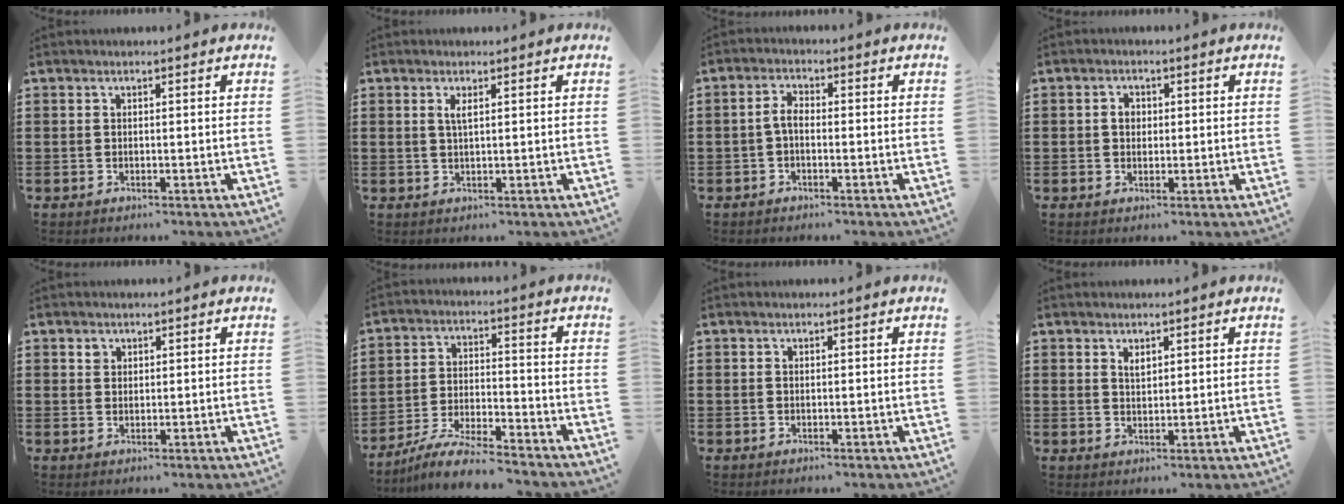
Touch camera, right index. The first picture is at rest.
{"total": 1.5, "force": [0.5, 0.2, 1.4], "torque": [-0.029, 0.001, 0.008]}
{"total": 2.7, "force": [-0.8, 1.2, 2.4], "torque": [-0.060, -0.002, -0.020]}
{"total": 2.1, "force": [0.2, 1.6, 1.3], "torque": [-0.029, 0.008, 0.002]}
{"total": 1.2, "force": [0.8, 0.8, 0.1], "torque": [0.002, -0.005, 0.015]}
{"total": 7.1, "force": [-6.8, 0.1, 2.2], "torque": [-0.052, -0.001, -0.132]}
{"total": 0.0}
{"total": 1.5, "force": [1.1, 0.7, 0.8], "torque": [-0.018, 0.002, 0.020]}